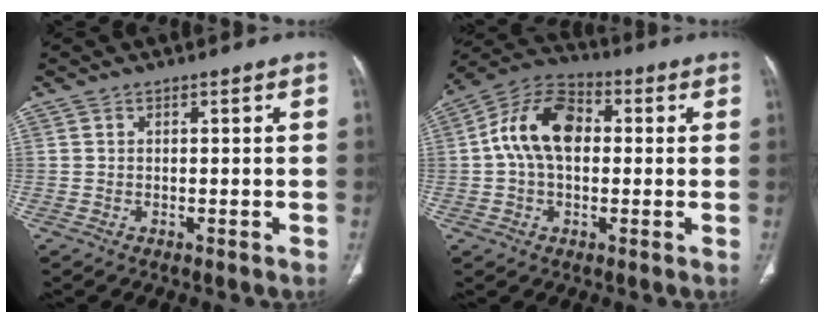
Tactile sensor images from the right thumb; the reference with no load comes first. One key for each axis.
{"total": 13.1, "fx": 1.2, "fy": 8.5, "fz": 9.8, "tx": -0.171, "ty": 0.029, "tz": 0.010}